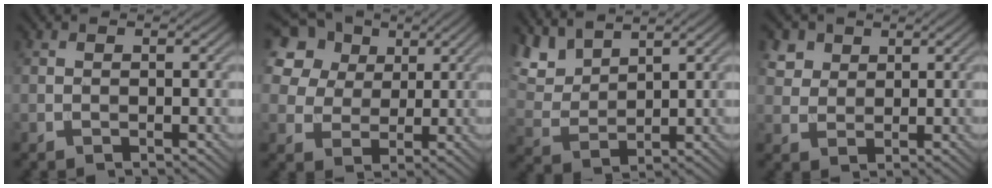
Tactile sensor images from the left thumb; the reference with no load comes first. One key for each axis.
{"total": 14.6, "fx": 7.4, "fy": 10.8, "fz": 6.5, "tx": -0.202, "ty": 0.035, "tz": 0.158}
{"total": 6.3, "fx": 5.3, "fy": 2.1, "fz": 2.8, "tx": -0.076, "ty": 0.005, "tz": 0.108}
{"total": 3.9, "fx": 2.3, "fy": 2.8, "fz": 1.3, "tx": -0.044, "ty": -0.008, "tz": 0.057}